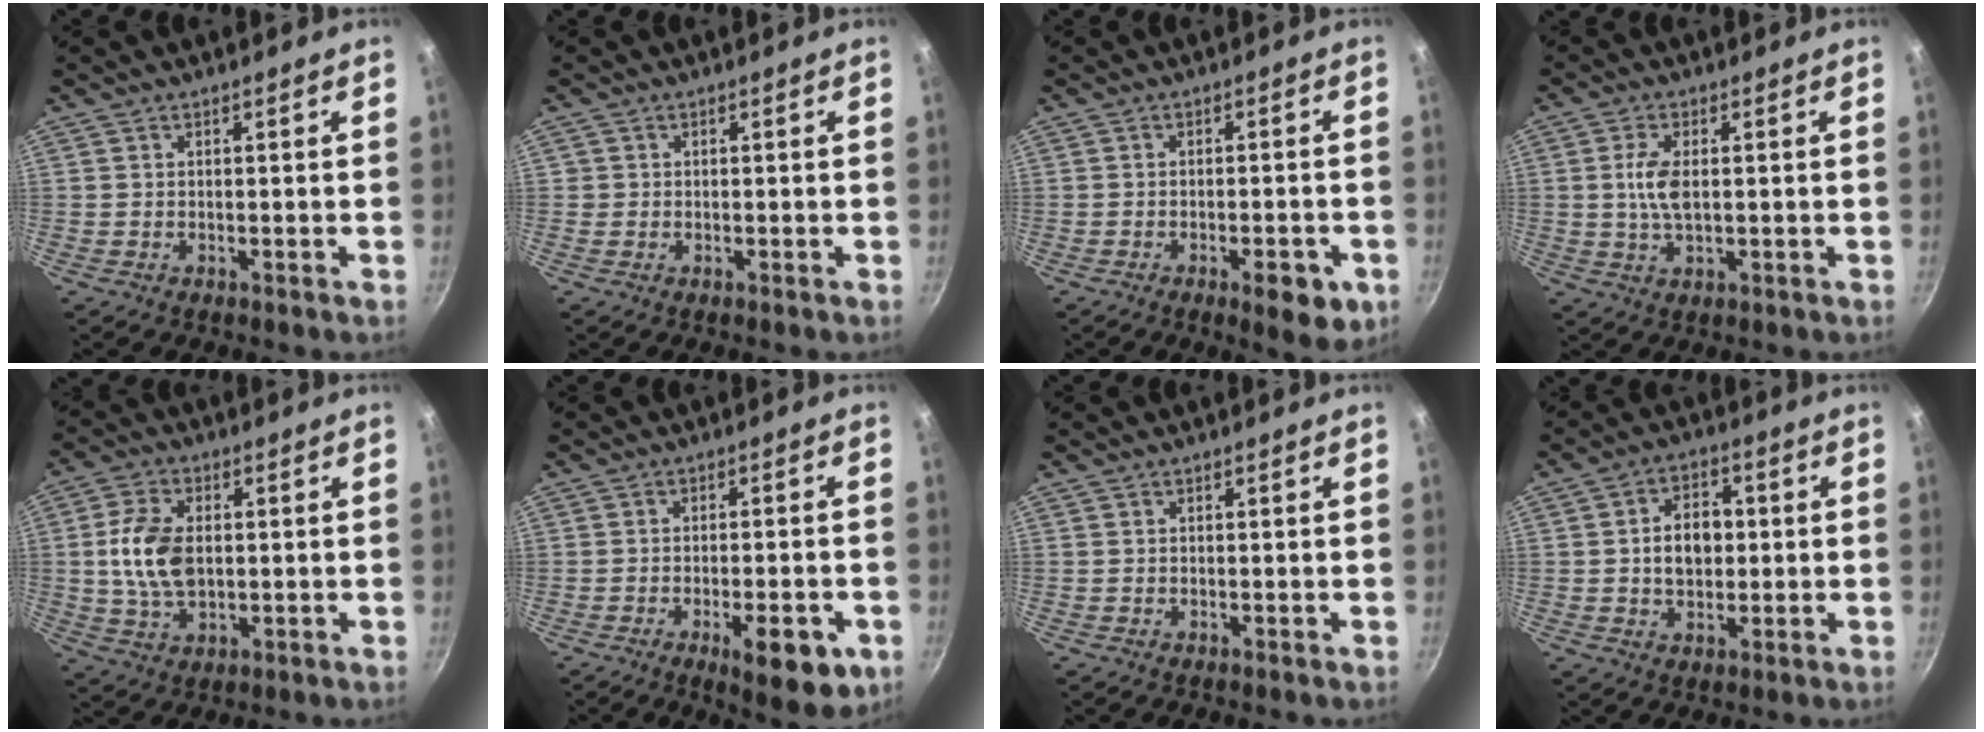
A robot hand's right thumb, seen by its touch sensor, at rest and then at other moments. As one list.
[{"total": 0.8, "force": [0.0, 0.8, 0.0], "torque": [0.004, 0.004, 0.000]}, {"total": 7.1, "force": [-3.2, 2.4, 5.9], "torque": [-0.068, 0.004, -0.038]}, {"total": 5.6, "force": [0.5, 2.7, 4.9], "torque": [-0.106, -0.001, 0.010]}, {"total": 10.7, "force": [0.5, 6.6, 8.4], "torque": [-0.163, 0.002, 0.016]}, {"total": 10.2, "force": [-4.3, 3.4, 8.6], "torque": [-0.109, 0.004, -0.054]}, {"total": 0.0}, {"total": 8.5, "force": [0.4, 5.9, 6.1], "torque": [-0.074, 0.012, 0.005]}]